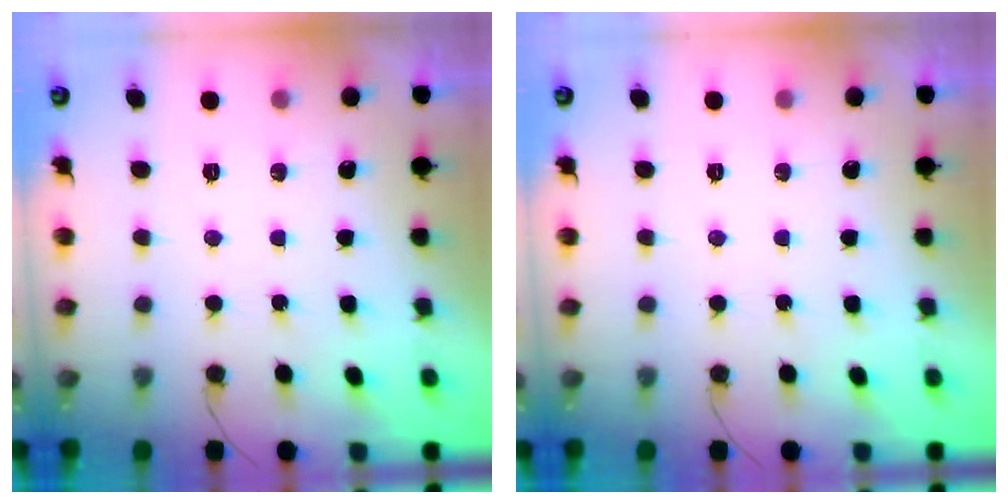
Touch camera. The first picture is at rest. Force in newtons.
{"total": 0.0}